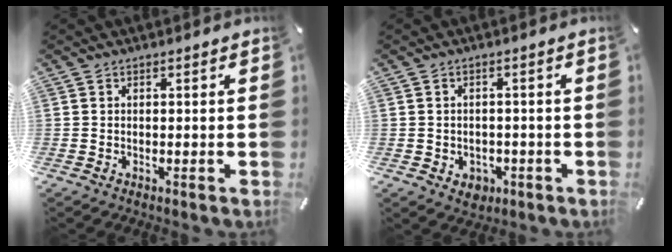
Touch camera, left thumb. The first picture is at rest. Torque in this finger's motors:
{"motor_torque": [0.00, 0.03, 0.00, 0.00, 0.00]}